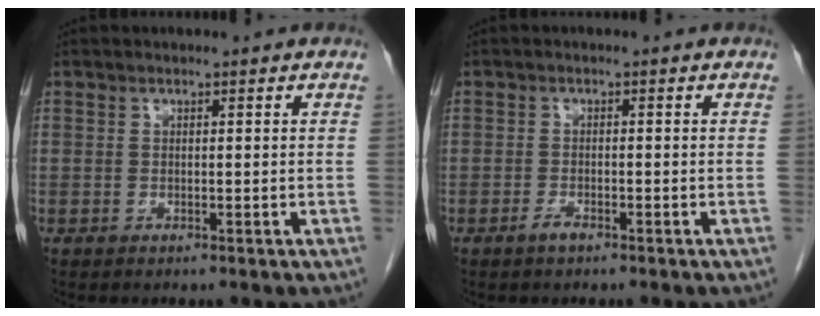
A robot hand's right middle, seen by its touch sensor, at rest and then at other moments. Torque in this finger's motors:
{"motor_torque": [0.57, -0.27, 0.04, 0.00]}